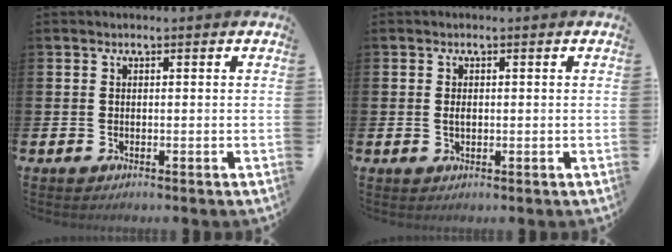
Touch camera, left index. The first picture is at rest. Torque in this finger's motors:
{"motor_torque": [0.53, 0.04, 0.02, 0.04]}